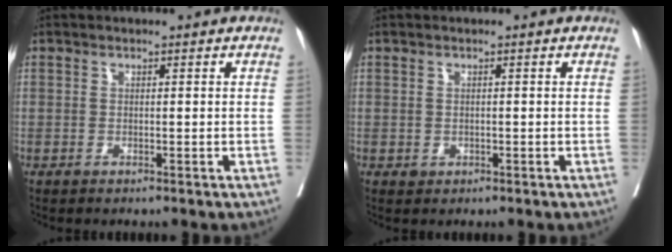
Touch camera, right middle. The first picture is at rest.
{"total": 0.9, "force": [-0.3, 0.8, 0.4], "torque": [-0.005, 0.001, 0.000]}